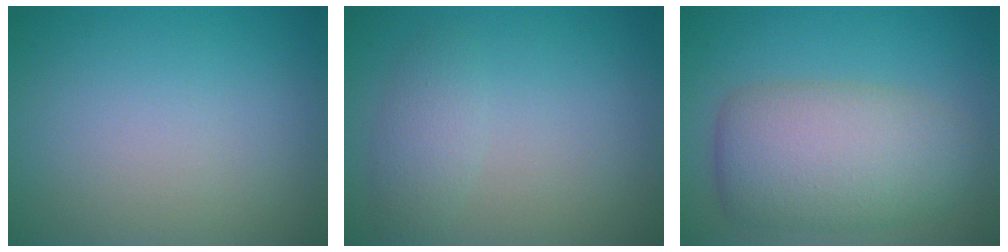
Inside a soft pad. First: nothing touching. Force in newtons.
{"total": 2.0, "press": 2.0, "slide": 0.1}
{"total": 7.5, "press": 7.4, "slide": 0.6}